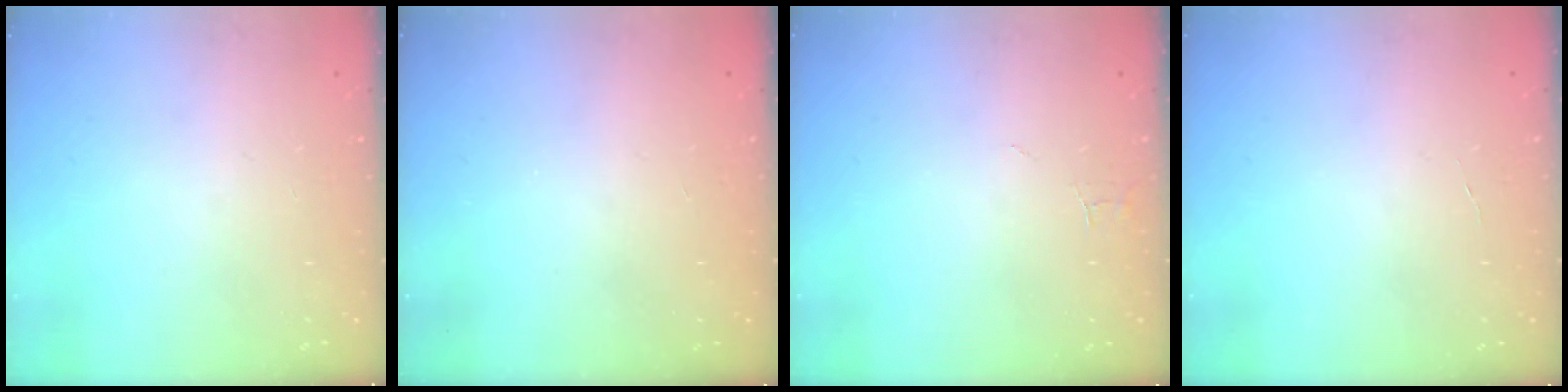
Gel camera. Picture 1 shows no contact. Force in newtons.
{"total": 0.0}
{"total": 3.0, "press": 3.0, "slide": 0.2}
{"total": 2.1, "press": 2.1, "slide": 0.2}